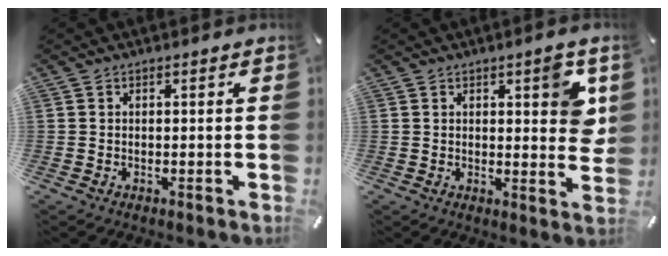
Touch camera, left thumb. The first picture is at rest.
{"total": 7.9, "force": [3.5, 3.0, 6.5], "torque": [-0.078, -0.019, 0.053]}